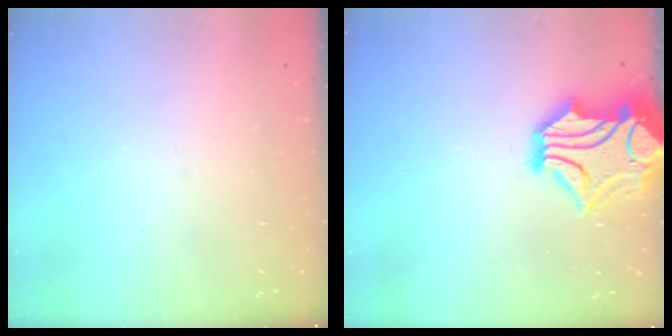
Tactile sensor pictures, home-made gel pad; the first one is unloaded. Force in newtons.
{"total": 5.3, "press": 5.0, "slide": 1.7}